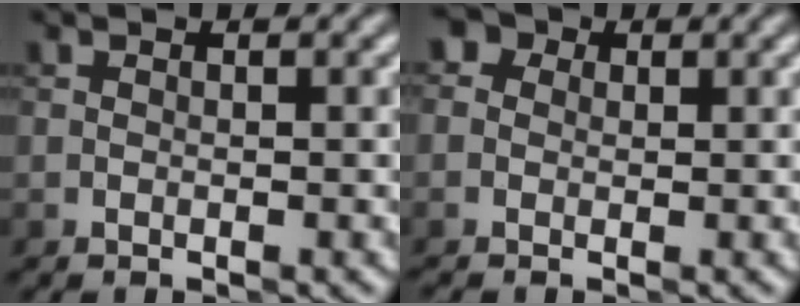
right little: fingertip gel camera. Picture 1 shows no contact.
{"total": 3.2, "force": [0.4, 2.9, 1.4], "torque": [-0.012, 0.021, -0.025]}